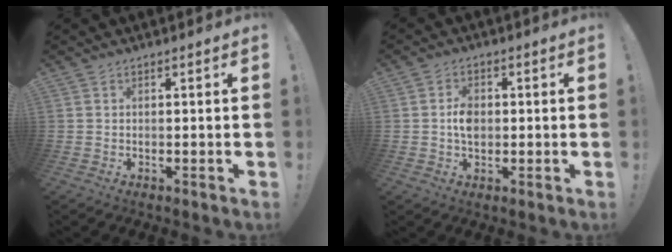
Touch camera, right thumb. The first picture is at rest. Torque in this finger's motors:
{"motor_torque": [0.86, 1.00, 0.70, -0.26, -0.02]}